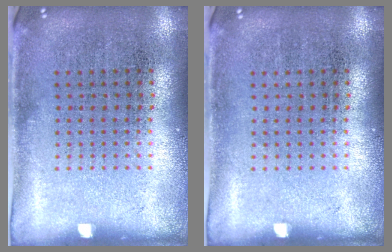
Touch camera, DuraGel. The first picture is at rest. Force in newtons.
{"total": 0.0}